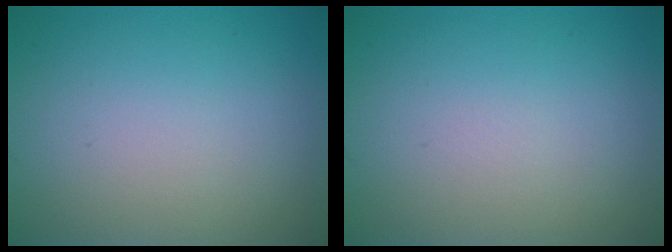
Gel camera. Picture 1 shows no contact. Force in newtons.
{"total": 0.0}